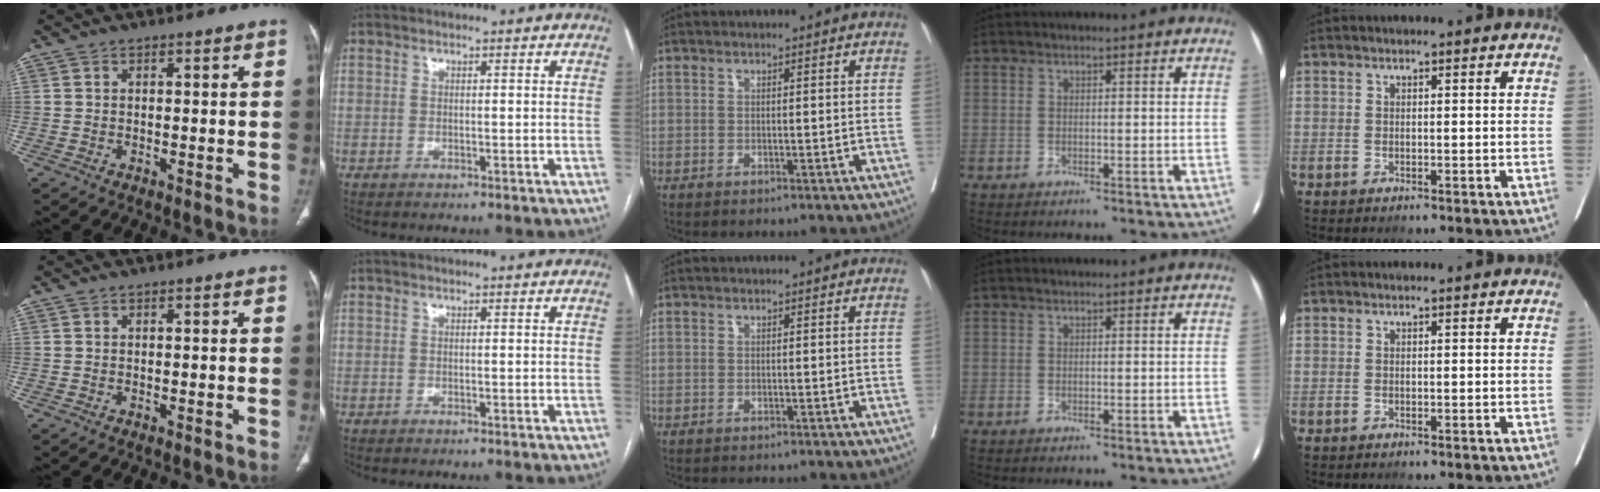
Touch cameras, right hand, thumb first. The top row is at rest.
{}